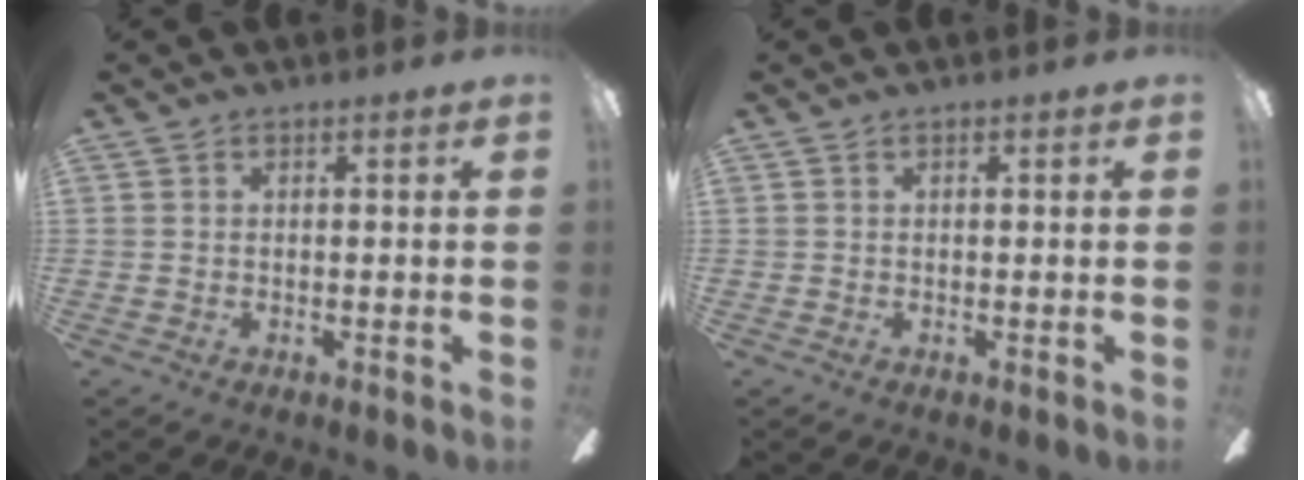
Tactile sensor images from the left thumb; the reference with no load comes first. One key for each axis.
{"total": 0.0}